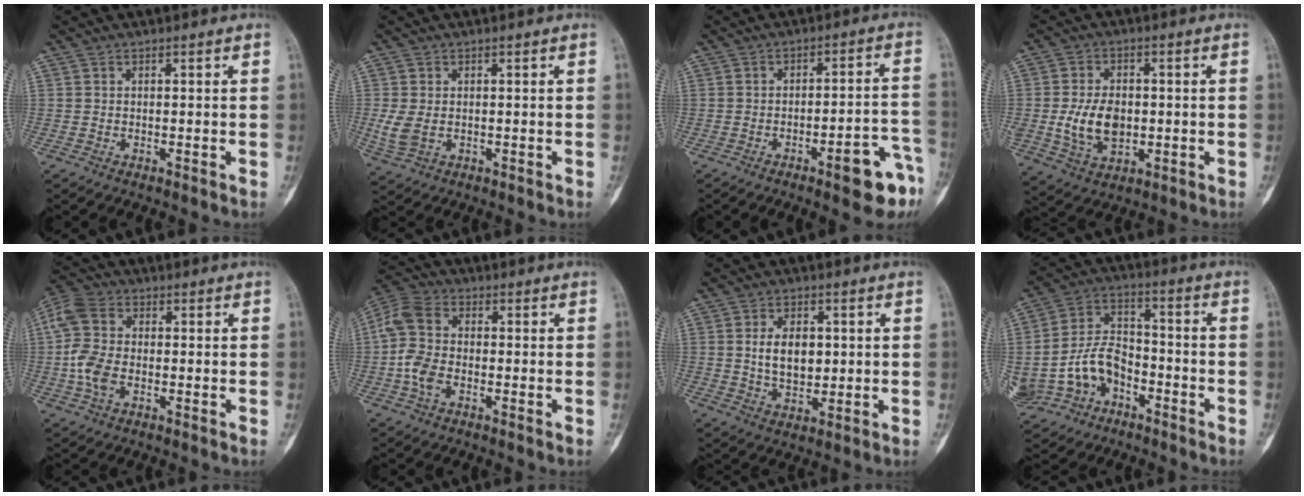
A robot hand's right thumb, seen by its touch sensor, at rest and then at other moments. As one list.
[{"total": 4.3, "force": [-0.3, 2.9, 3.1], "torque": [-0.086, -0.002, 0.002]}, {"total": 10.9, "force": [-5.9, 2.8, 8.7], "torque": [-0.093, 0.043, -0.071]}, {"total": 9.8, "force": [-0.6, 6.6, 7.3], "torque": [-0.119, -0.005, -0.003]}, {"total": 9.0, "force": [-1.1, 5.8, 6.9], "torque": [-0.159, 0.014, -0.032]}, {"total": 8.6, "force": [-1.9, 5.5, 6.3], "torque": [-0.143, 0.020, -0.048]}, {"total": 7.7, "force": [1.0, 4.9, 5.8], "torque": [-0.079, -0.008, 0.021]}, {"total": 15.7, "force": [-5.4, 11.5, 9.2], "torque": [-0.172, 0.046, -0.087]}]